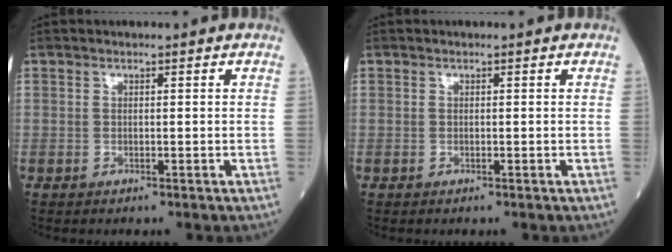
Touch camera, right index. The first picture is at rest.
{"total": 0.0}